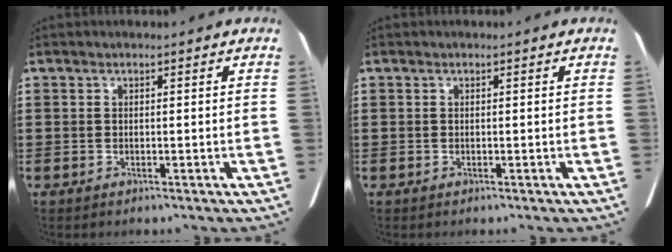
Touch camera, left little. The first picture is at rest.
{"total": 0.0}